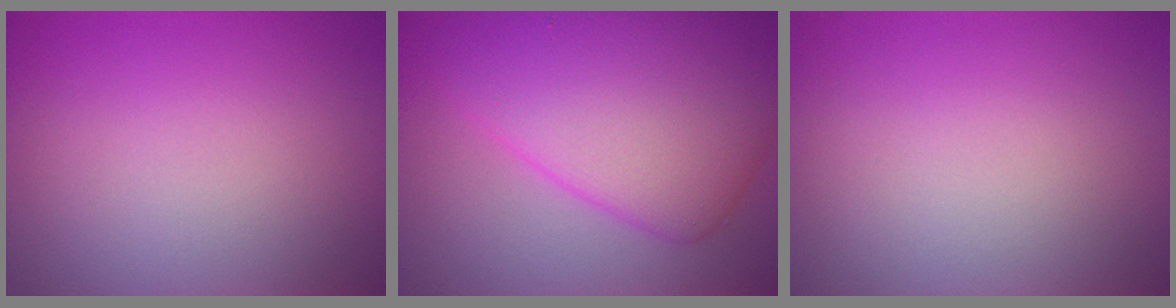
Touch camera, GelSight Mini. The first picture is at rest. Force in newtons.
{"total": 9.4, "press": 9.4, "slide": 0.1}
{"total": 0.0}